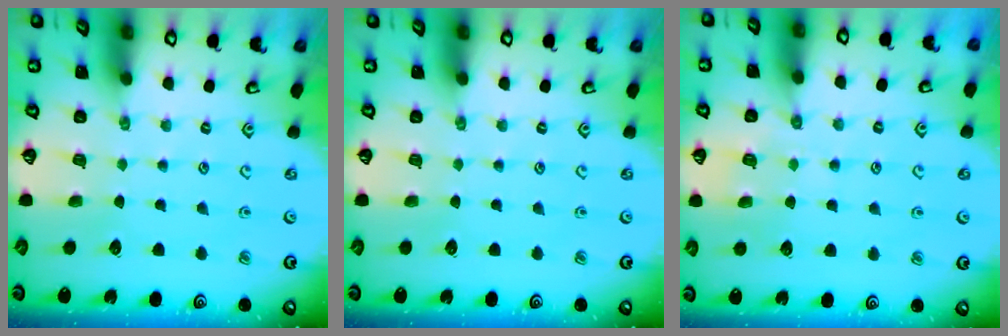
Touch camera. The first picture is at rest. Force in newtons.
{"total": 0.0}
{"total": 4.2, "press": 4.2, "slide": 0.6}